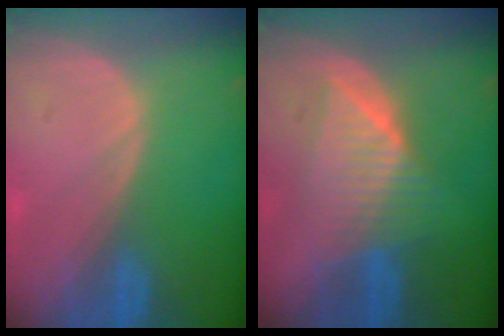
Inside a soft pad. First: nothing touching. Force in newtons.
{"total": 7.1, "press": 7.1, "slide": 0.2}